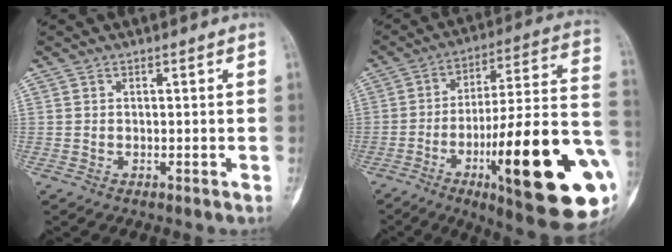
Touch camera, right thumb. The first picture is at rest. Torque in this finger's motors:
{"motor_torque": [3.39, 1.62, 2.15, -0.62, 0.79]}